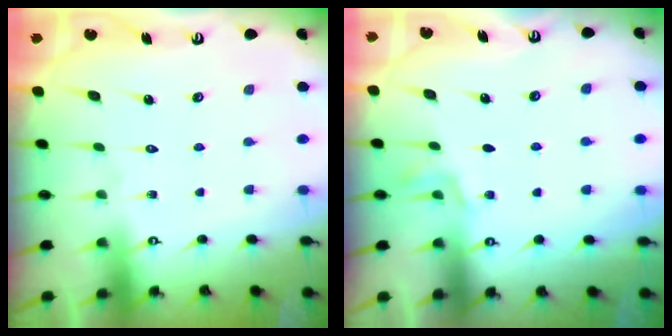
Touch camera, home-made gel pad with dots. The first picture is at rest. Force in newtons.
{"total": 1.8, "press": 0.9, "slide": 1.5}